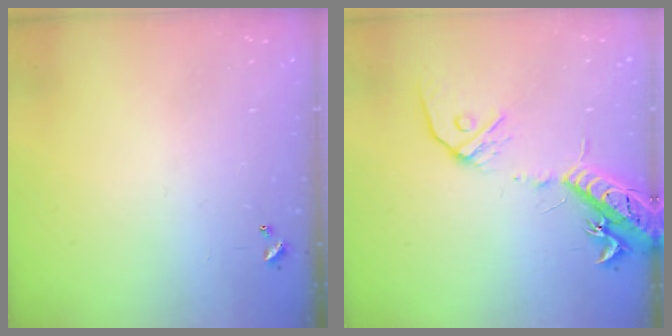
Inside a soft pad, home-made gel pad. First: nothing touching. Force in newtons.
{"total": 16.6, "press": 16.3, "slide": 3.5}